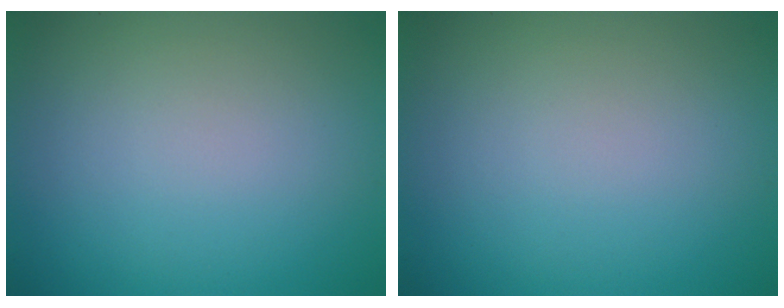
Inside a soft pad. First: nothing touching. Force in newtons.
{"total": 0.0}